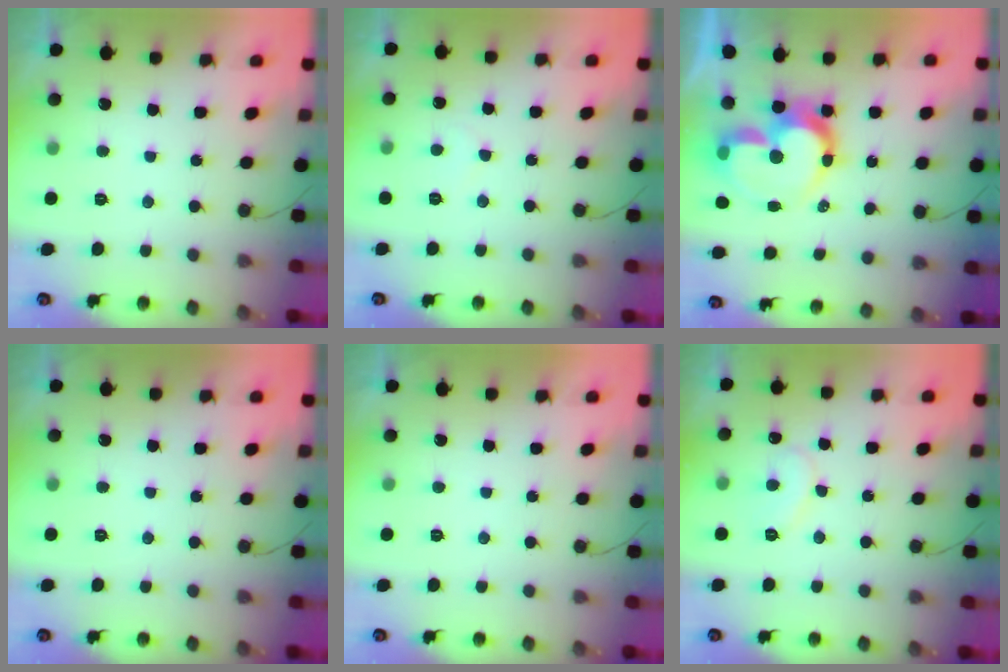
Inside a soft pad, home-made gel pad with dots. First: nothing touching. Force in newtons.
{"total": 3.5, "press": 3.5, "slide": 0.1}
{"total": 14.4, "press": 14.3, "slide": 1.6}
{"total": 0.0}
{"total": 1.8, "press": 1.8, "slide": 0.0}
{"total": 8.2, "press": 8.2, "slide": 0.6}